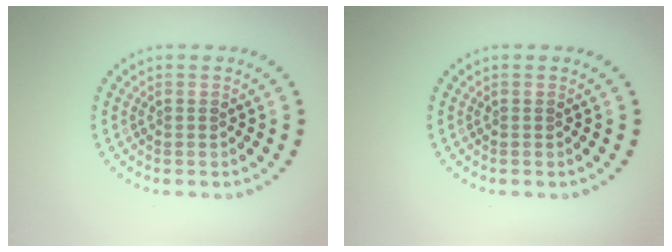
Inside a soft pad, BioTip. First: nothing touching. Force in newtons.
{"total": 0.0}